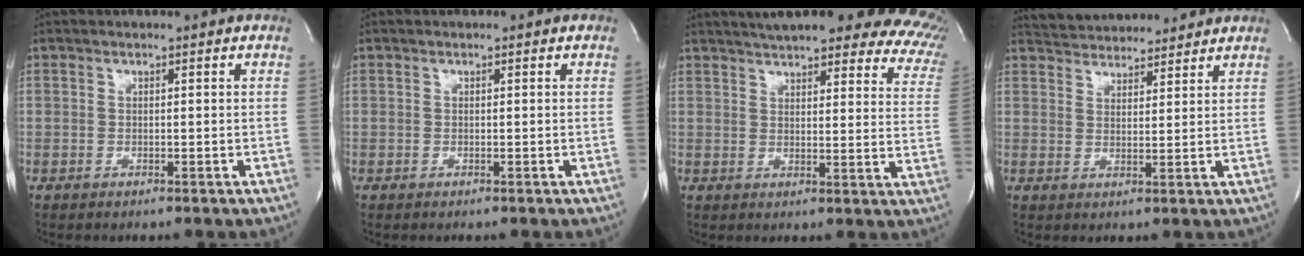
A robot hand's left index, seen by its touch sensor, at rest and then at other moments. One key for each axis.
{"total": 0.0}
{"total": 24.2, "fx": 19.9, "fy": 5.2, "fz": 12.8, "tx": -0.172, "ty": -0.032, "tz": 0.216}
{"total": 9.7, "fx": 9.3, "fy": 2.2, "fz": 1.9, "tx": -0.028, "ty": 0.017, "tz": 0.137}